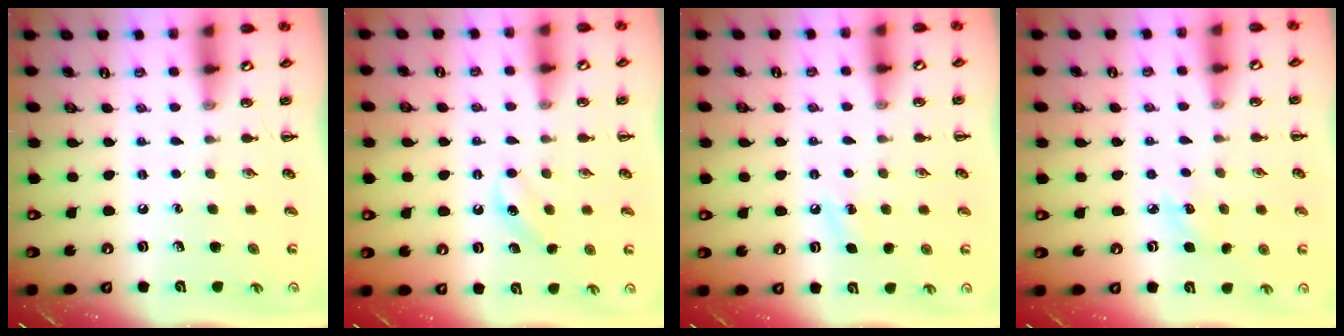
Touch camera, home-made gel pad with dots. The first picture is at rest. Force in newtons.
{"total": 6.3, "press": 6.0, "slide": 1.8}
{"total": 4.5, "press": 4.3, "slide": 1.2}
{"total": 4.0, "press": 3.8, "slide": 1.2}